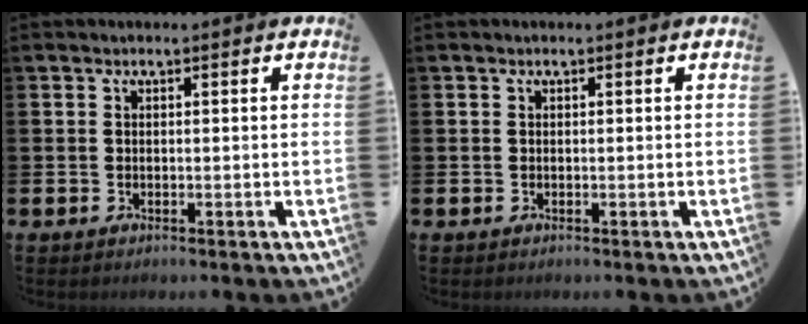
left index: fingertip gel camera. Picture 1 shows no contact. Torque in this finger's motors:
{"motor_torque": [0.00, 0.00, 0.00, 0.00]}